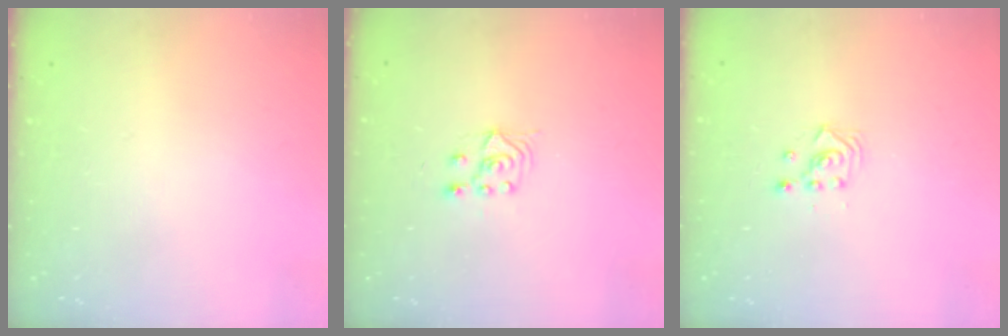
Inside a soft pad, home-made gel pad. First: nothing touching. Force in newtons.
{"total": 3.9, "press": 3.8, "slide": 0.9}
{"total": 3.3, "press": 3.3, "slide": 0.2}